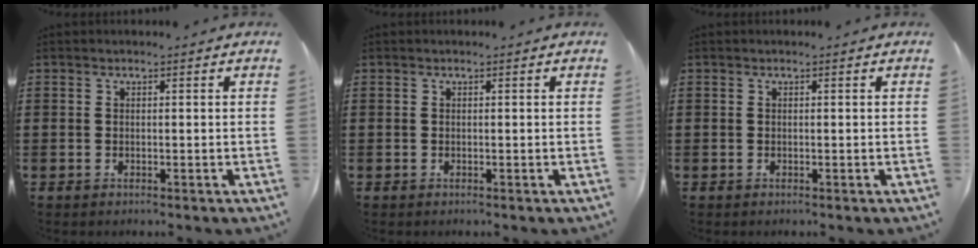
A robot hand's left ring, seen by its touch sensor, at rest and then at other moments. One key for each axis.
{"total": 0.0}
{"total": 0.0}